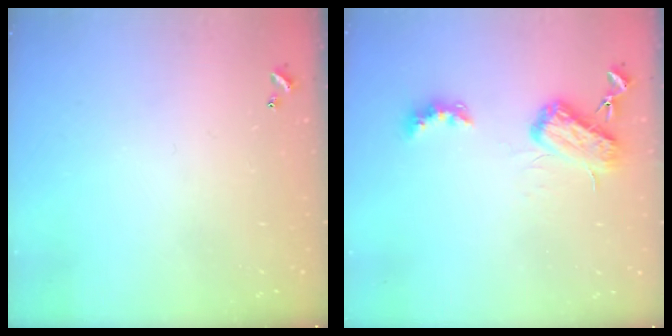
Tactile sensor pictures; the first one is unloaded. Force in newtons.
{"total": 5.8, "press": 5.7, "slide": 0.9}